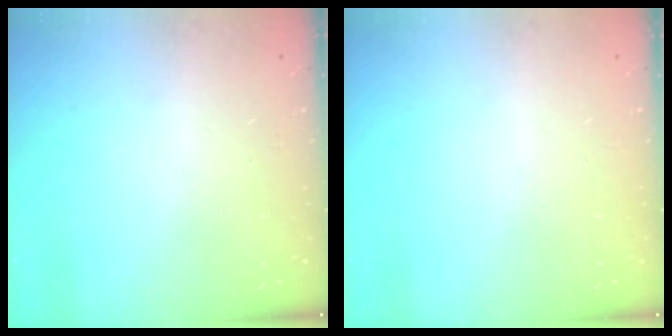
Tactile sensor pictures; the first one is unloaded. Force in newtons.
{"total": 0.0}